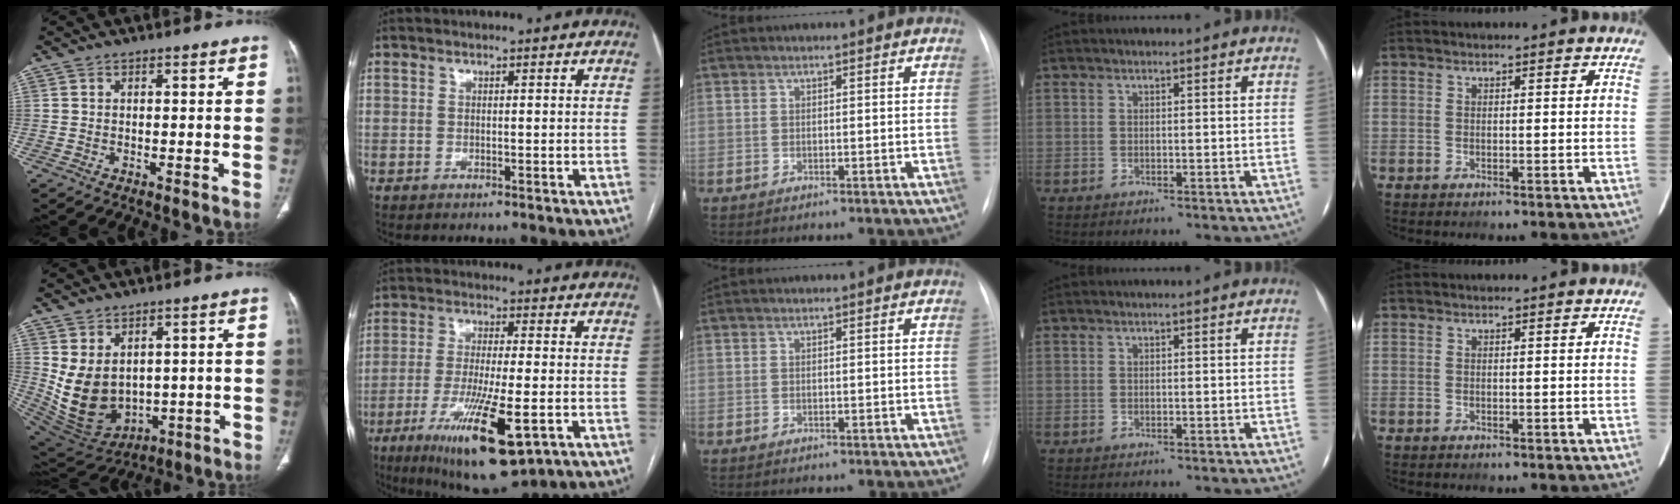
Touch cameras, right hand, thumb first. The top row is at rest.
{"thumb": {"total": 12.3, "force": [1.2, 9.1, 8.2], "torque": [-0.133, -0.015, 0.066]}, "index": {"total": 15.4, "force": [-6.7, 2.7, 13.6], "torque": [-0.243, -0.038, -0.103]}}